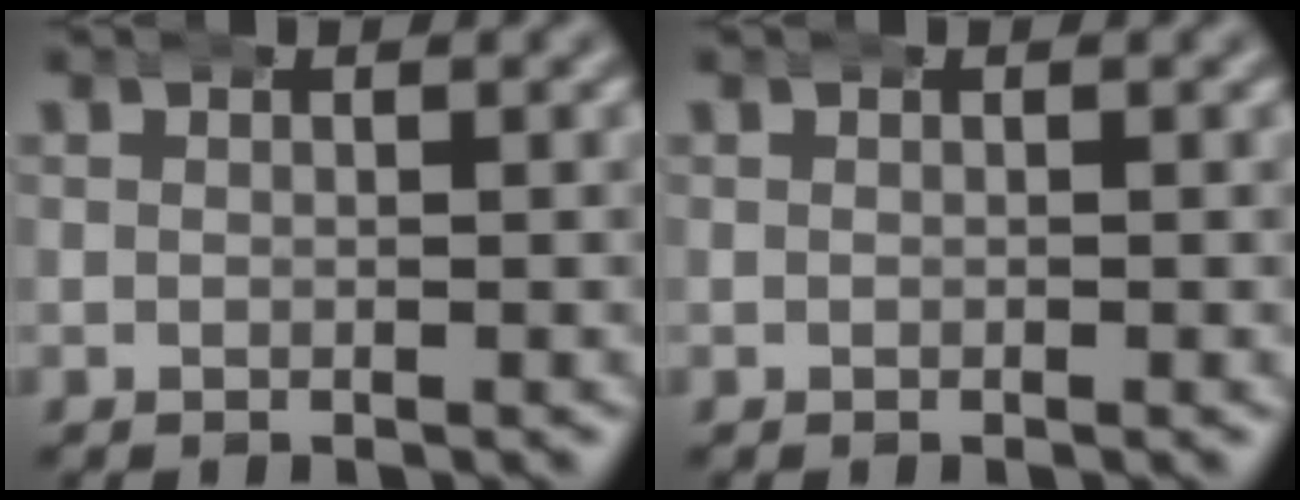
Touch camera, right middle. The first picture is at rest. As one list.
[{"total": 0.0}]